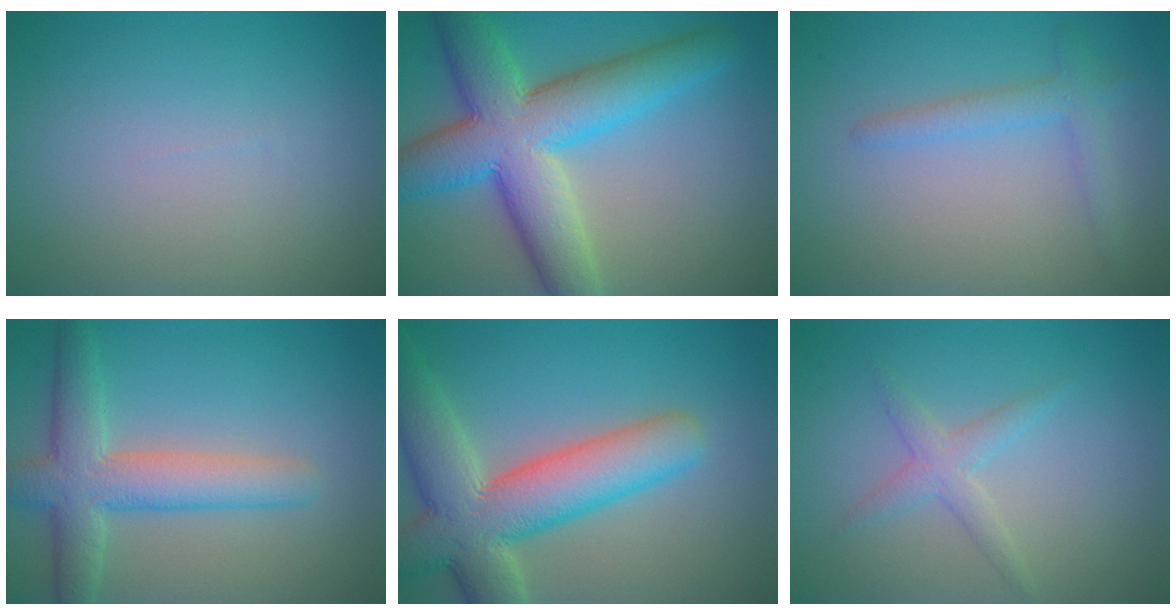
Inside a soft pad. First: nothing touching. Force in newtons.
{"total": 10.8, "press": 10.8, "slide": 0.4}
{"total": 2.2, "press": 2.2, "slide": 0.1}
{"total": 5.7, "press": 5.7, "slide": 0.2}
{"total": 9.7, "press": 9.7, "slide": 1.0}
{"total": 2.0, "press": 2.0, "slide": 0.1}